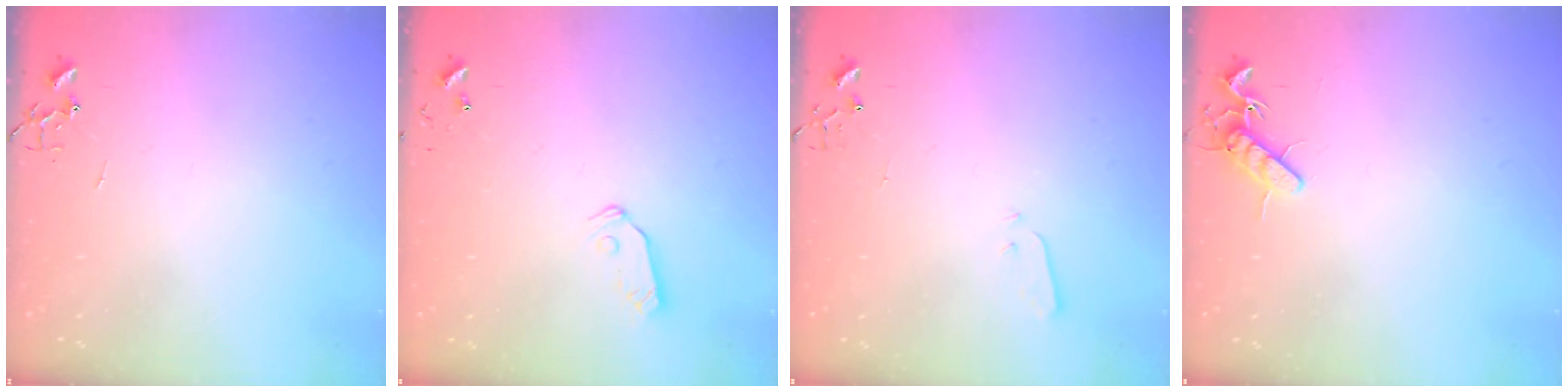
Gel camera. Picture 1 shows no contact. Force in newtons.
{"total": 6.5, "press": 6.5, "slide": 0.4}
{"total": 2.9, "press": 2.8, "slide": 0.7}
{"total": 8.3, "press": 8.2, "slide": 1.0}